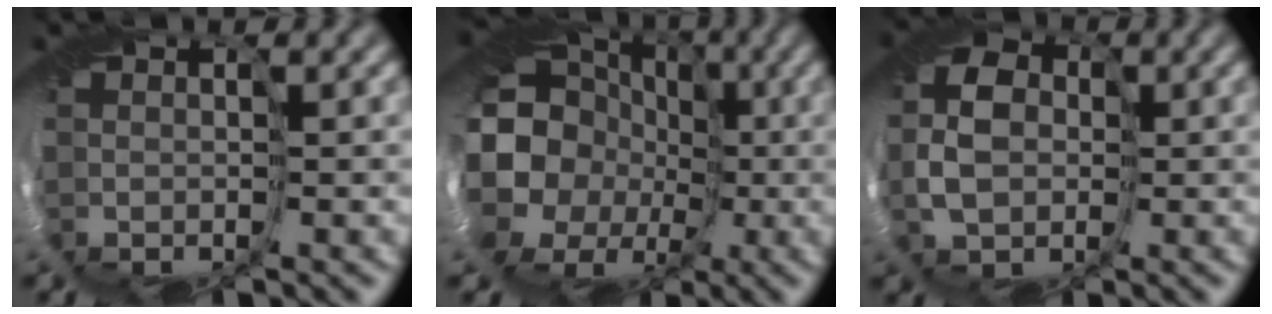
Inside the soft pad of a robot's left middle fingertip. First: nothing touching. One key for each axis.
{"total": 16.4, "fx": -2.9, "fy": 14.1, "fz": 7.8, "tx": -0.139, "ty": -0.016, "tz": -0.089}
{"total": 4.8, "fx": -1.3, "fy": 3.5, "fz": 3.1, "tx": -0.057, "ty": -0.008, "tz": -0.040}